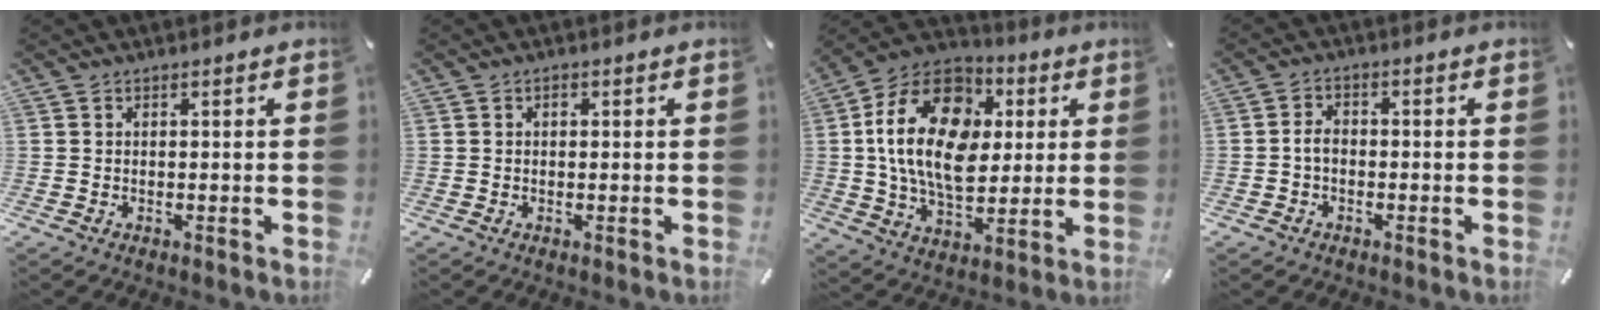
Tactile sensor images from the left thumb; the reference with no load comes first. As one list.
[{"total": 0.9, "force": [0.2, 0.7, 0.5], "torque": [-0.004, 0.000, 0.000]}, {"total": 21.4, "force": [3.3, 15.0, 14.9], "torque": [-0.288, 0.005, 0.053]}, {"total": 3.3, "force": [-0.9, 2.4, 2.1], "torque": [-0.040, 0.008, -0.017]}]